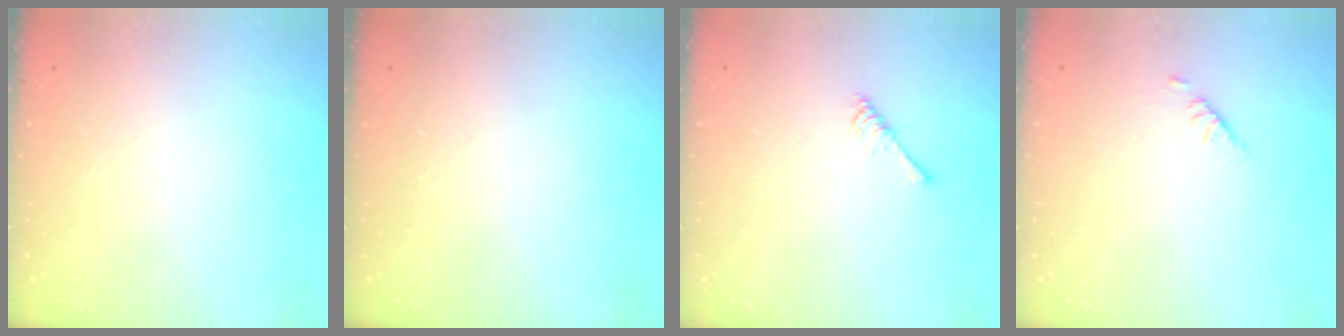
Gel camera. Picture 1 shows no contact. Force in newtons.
{"total": 0.0}
{"total": 2.9, "press": 2.9, "slide": 0.5}
{"total": 1.9, "press": 1.8, "slide": 0.5}